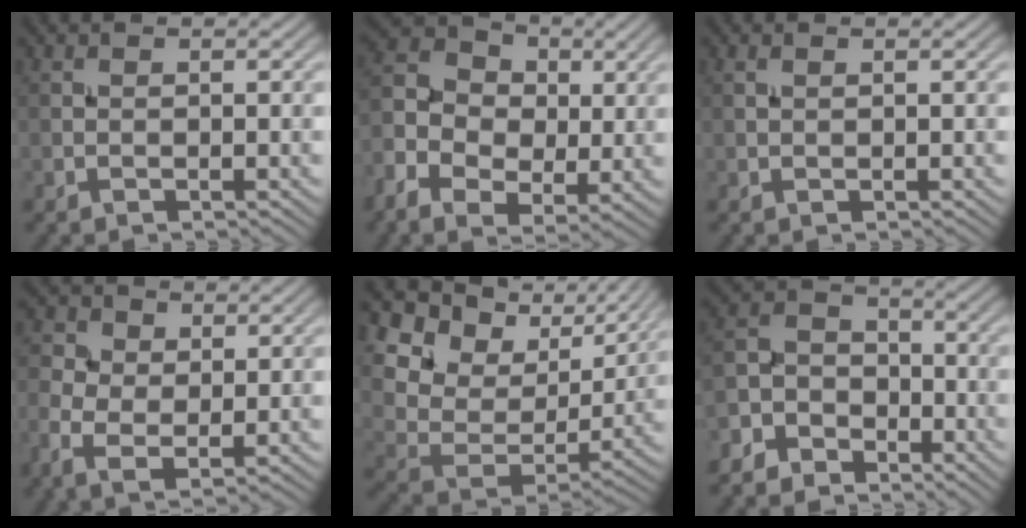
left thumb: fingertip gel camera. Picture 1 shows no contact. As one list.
[{"total": 9.7, "force": [-1.4, 7.3, 6.3], "torque": [-0.154, -0.001, -0.038]}, {"total": 0.6, "force": [0.3, 0.1, 0.5], "torque": [-0.012, 0.004, 0.006]}, {"total": 5.8, "force": [0.5, 4.0, 4.1], "torque": [-0.112, 0.001, 0.005]}, {"total": 14.7, "force": [8.2, 9.2, 8.1], "torque": [-0.206, 0.012, 0.151]}, {"total": 6.8, "force": [-4.8, 4.3, 2.1], "torque": [-0.050, 0.001, -0.113]}]